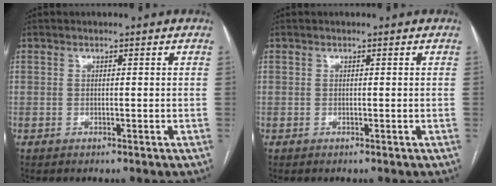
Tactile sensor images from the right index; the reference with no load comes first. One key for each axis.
{"total": 0.0}